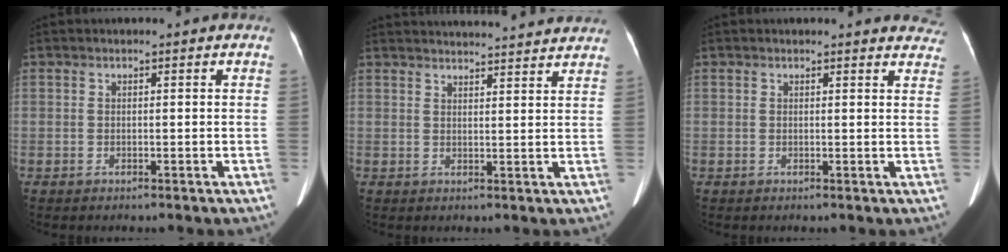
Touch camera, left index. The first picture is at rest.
{"total": 17.5, "force": [16.9, 1.1, 4.5], "torque": [-0.061, 0.015, 0.212]}
{"total": 5.8, "force": [5.7, 1.2, 0.4], "torque": [0.024, -0.022, 0.025]}